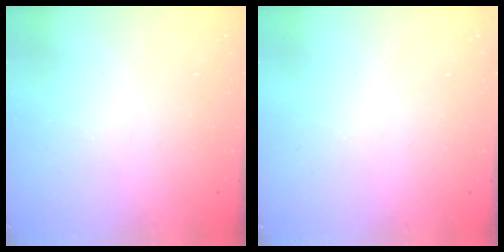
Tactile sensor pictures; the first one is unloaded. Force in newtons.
{"total": 0.0}